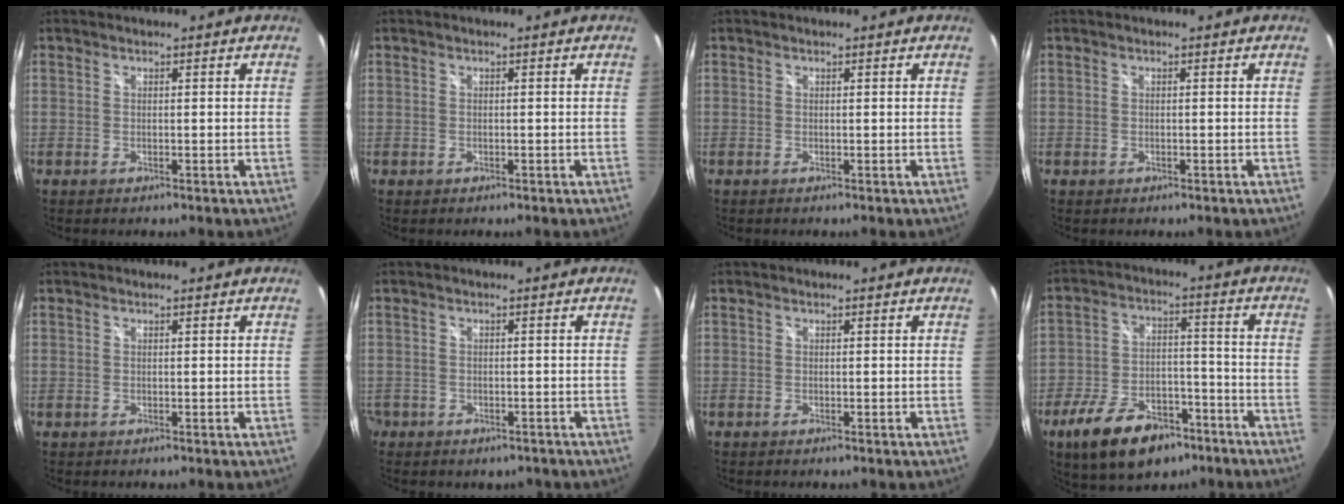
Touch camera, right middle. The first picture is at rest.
{"total": 0.6, "force": [-0.3, 0.5, 0.1], "torque": [-0.001, -0.002, -0.005]}
{"total": 0.0}
{"total": 0.7, "force": [-0.4, 0.6, 0.2], "torque": [-0.003, -0.002, -0.005]}
{"total": 0.0}
{"total": 4.6, "force": [-2.5, 3.6, 1.2], "torque": [-0.038, -0.001, -0.028]}
{"total": 0.0}
{"total": 16.0, "force": [-10.1, 8.3, 9.2], "torque": [-0.188, -0.003, -0.159]}